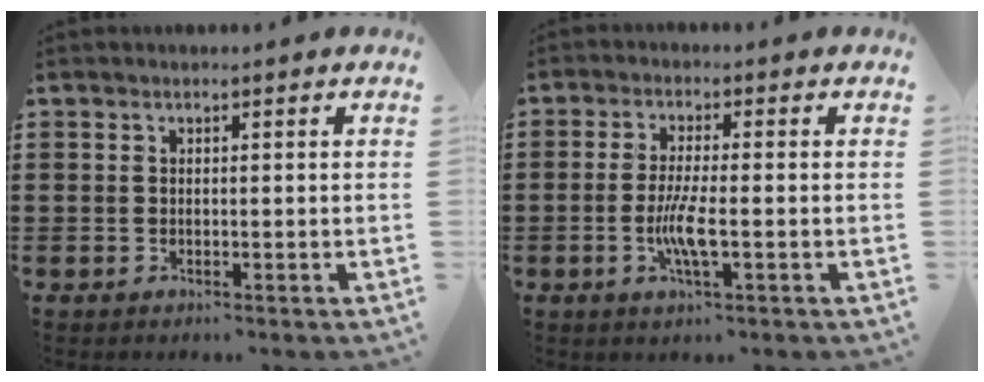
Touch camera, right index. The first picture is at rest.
{"total": 5.2, "force": [-1.5, 0.7, 4.9], "torque": [-0.104, -0.011, -0.032]}